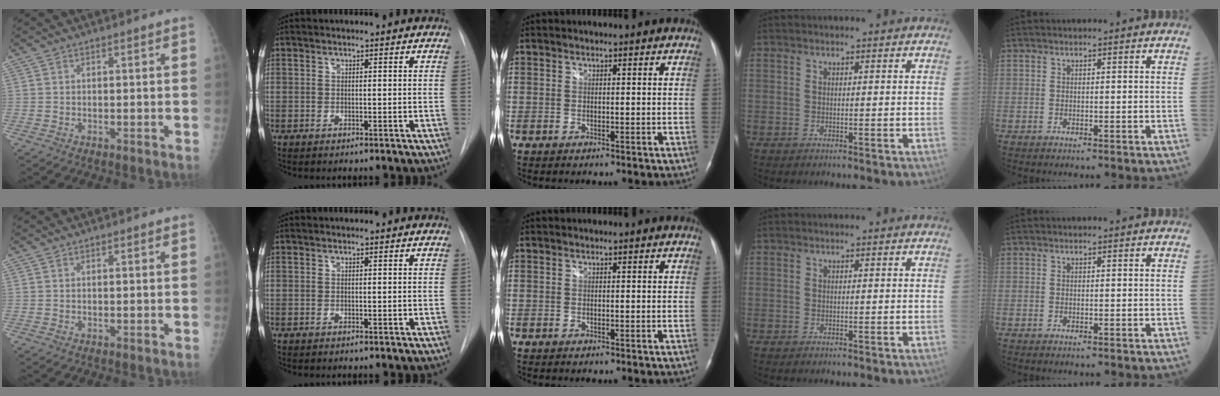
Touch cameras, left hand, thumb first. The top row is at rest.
{}